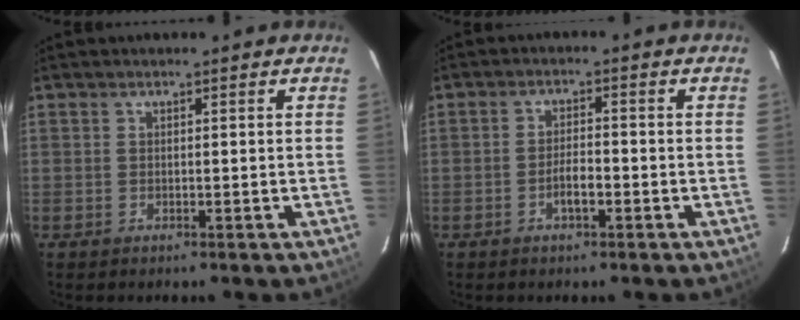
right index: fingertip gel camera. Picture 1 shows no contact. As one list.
[{"total": 3.2, "force": [-1.6, 0.9, 2.6], "torque": [-0.054, 0.004, -0.028]}]